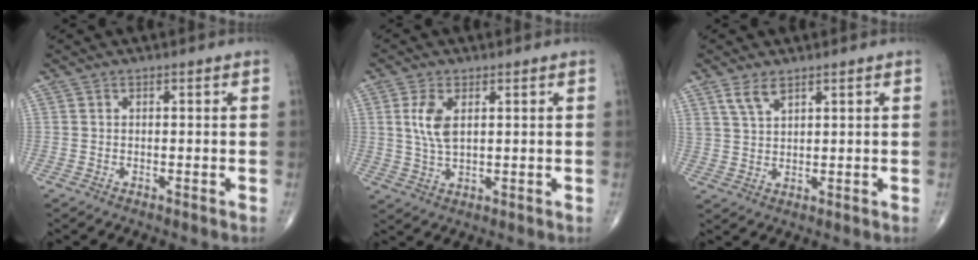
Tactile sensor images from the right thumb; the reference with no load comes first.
{"total": 5.8, "force": [1.6, 2.9, 4.8], "torque": [-0.103, -0.006, 0.036]}
{"total": 3.9, "force": [2.7, 1.6, 2.3], "torque": [-0.044, -0.010, 0.060]}